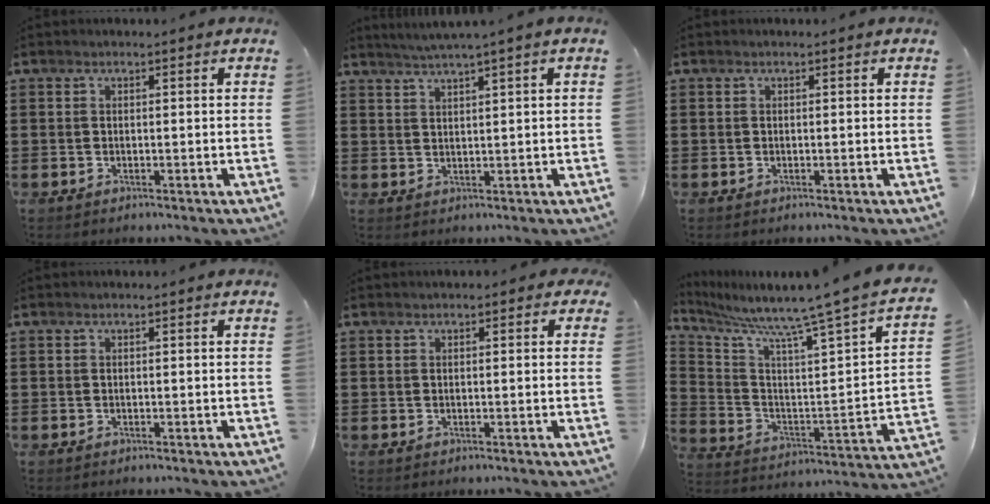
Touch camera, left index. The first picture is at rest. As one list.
[{"total": 1.8, "force": [1.3, -0.6, 1.0], "torque": [-0.020, -0.003, 0.023]}, {"total": 0.0}, {"total": 0.0}, {"total": 0.6, "force": [0.1, 0.4, 0.4], "torque": [-0.008, 0.005, 0.000]}, {"total": 7.0, "force": [6.0, -1.3, 3.4], "torque": [-0.089, -0.072, 0.083]}]